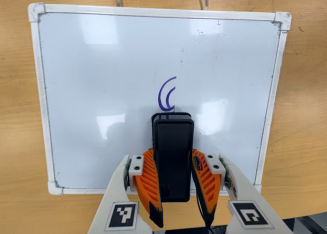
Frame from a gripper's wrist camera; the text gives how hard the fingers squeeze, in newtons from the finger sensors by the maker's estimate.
{"total": 10.2, "left": 8.5, "right": 11.9}